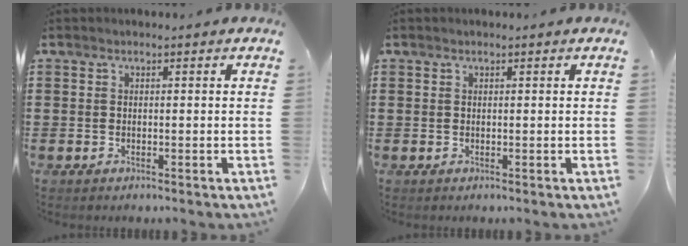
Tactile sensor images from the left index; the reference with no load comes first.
{"total": 0.0}